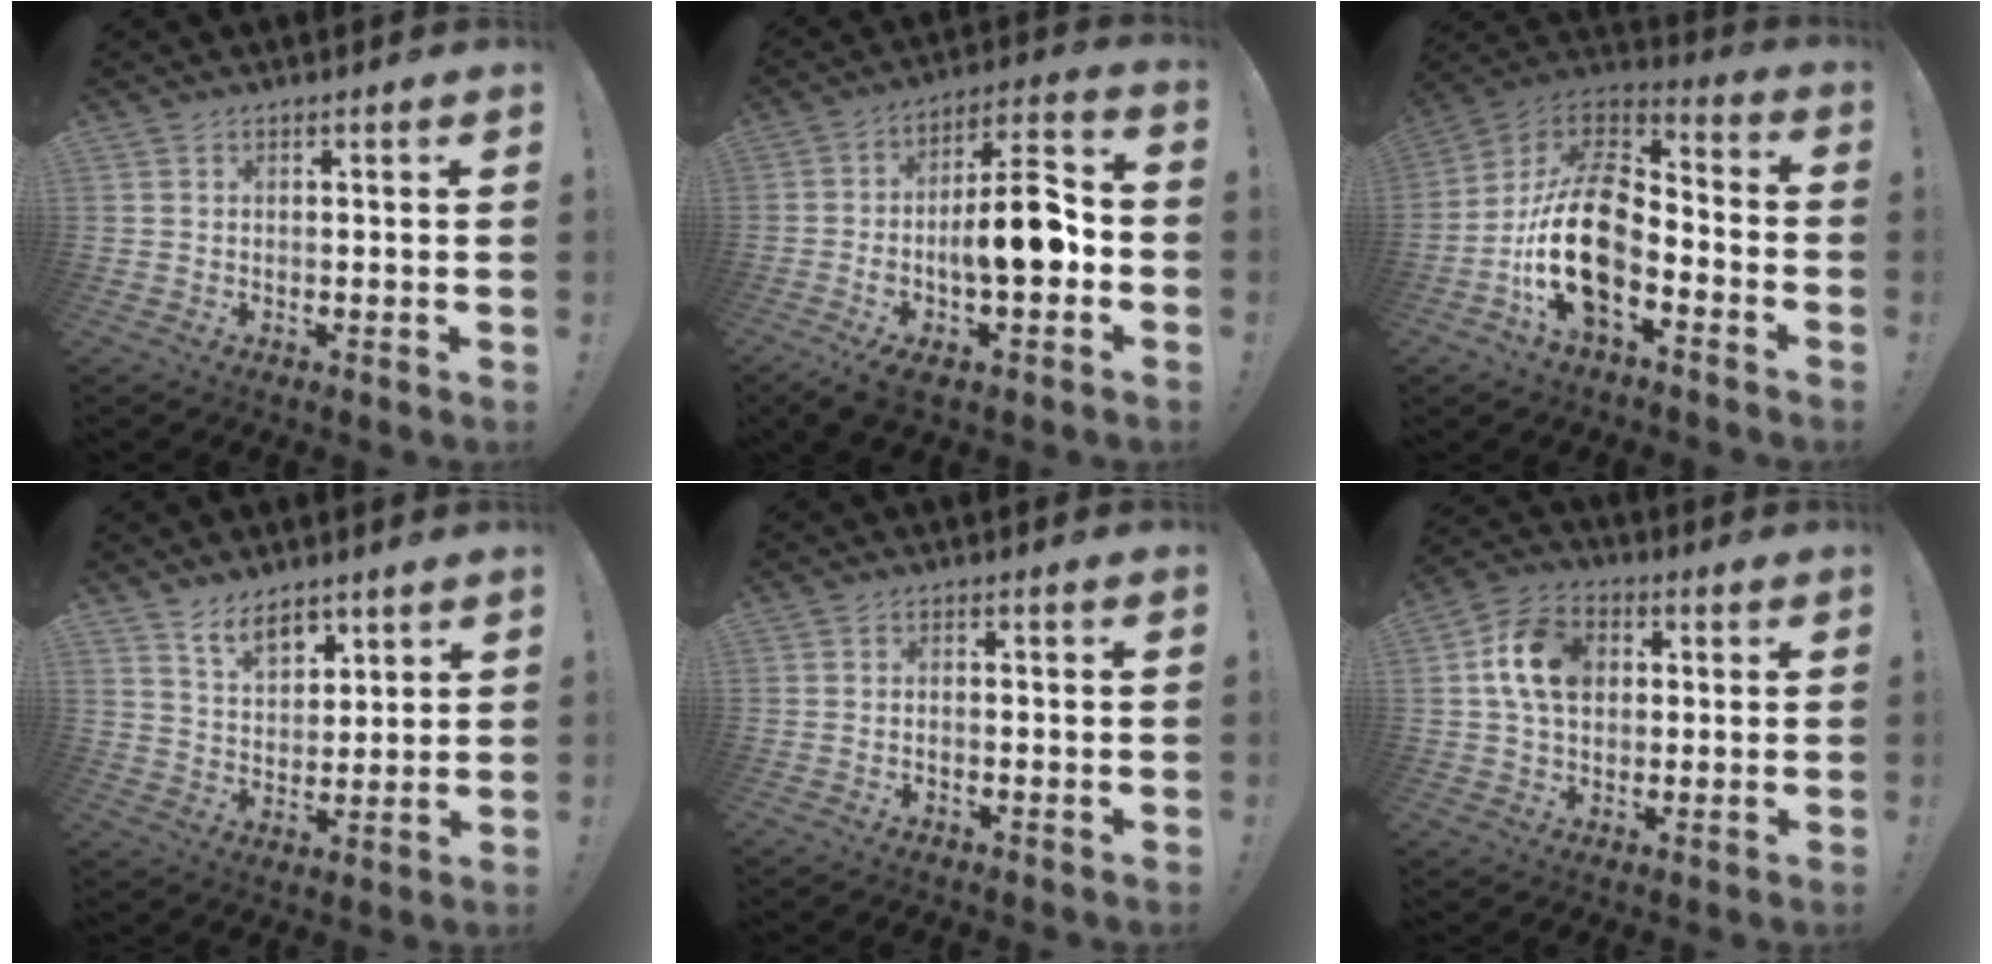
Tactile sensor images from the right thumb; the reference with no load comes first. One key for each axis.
{"total": 17.1, "fx": -4.5, "fy": 6.0, "fz": 15.3, "tx": -0.245, "ty": 0.039, "tz": -0.065}
{"total": 20.6, "fx": -6.3, "fy": 11.5, "fz": 15.9, "tx": -0.315, "ty": 0.034, "tz": -0.101}
{"total": 8.5, "fx": 6.5, "fy": 4.3, "fz": 3.3, "tx": -0.058, "ty": -0.038, "tz": 0.124}
{"total": 1.0, "fx": -0.9, "fy": 0.3, "fz": 0.4, "tx": -0.013, "ty": 0.005, "tz": -0.013}
{"total": 12.8, "fx": 2.6, "fy": 9.4, "fz": 8.3, "tx": -0.139, "ty": 0.015, "tz": 0.053}